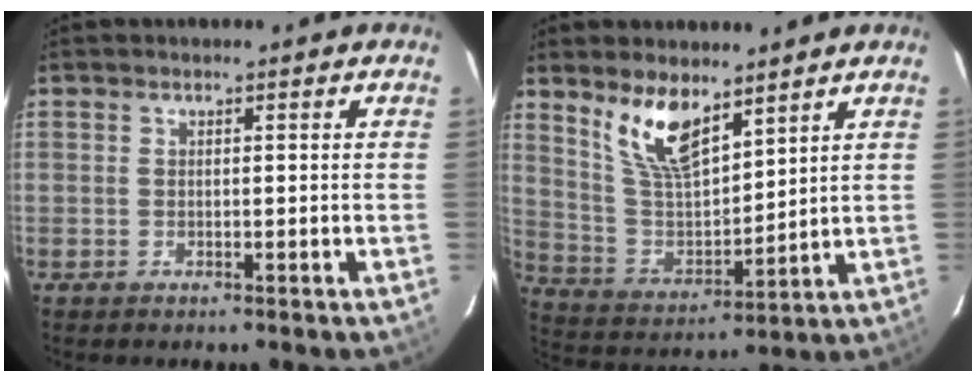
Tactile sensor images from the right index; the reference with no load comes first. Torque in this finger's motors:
{"motor_torque": [0.63, 0.61, 0.23, 0.10]}